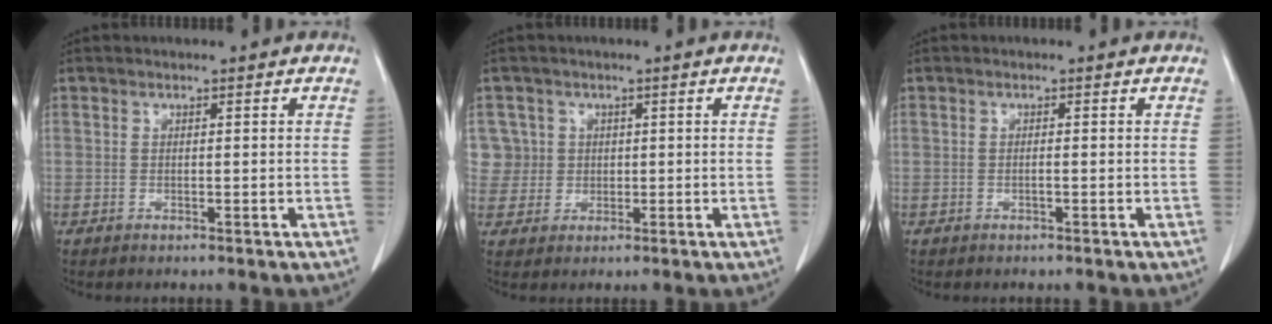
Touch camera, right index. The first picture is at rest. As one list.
[{"total": 4.4, "force": [1.1, 4.2, -0.4], "torque": [0.028, 0.015, 0.024]}, {"total": 0.5, "force": [-0.1, 0.0, 0.5], "torque": [-0.006, 0.002, 0.000]}]